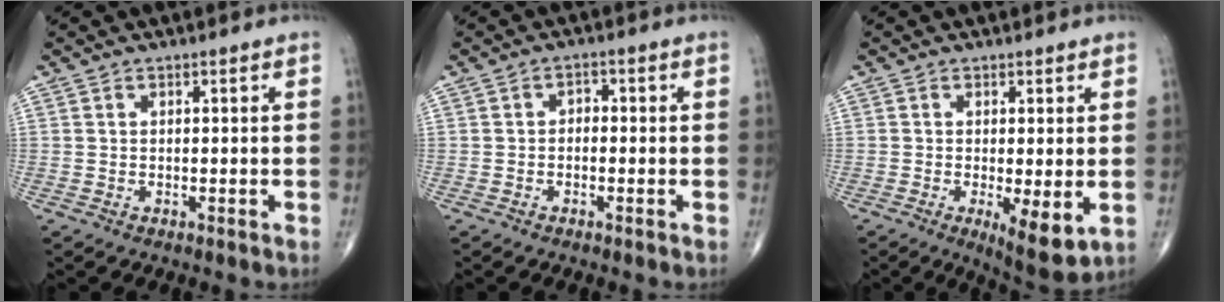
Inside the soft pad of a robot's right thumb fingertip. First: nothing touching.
{"total": 1.9, "force": [-0.5, 1.4, 1.2], "torque": [-0.007, 0.011, -0.015]}
{"total": 7.4, "force": [-1.6, 2.2, 6.9], "torque": [-0.107, -0.024, -0.022]}